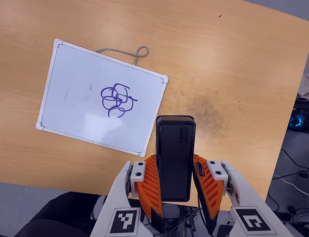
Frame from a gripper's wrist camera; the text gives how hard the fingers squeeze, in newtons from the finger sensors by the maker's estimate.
{"total": 5.8, "left": 3.9, "right": 7.7}